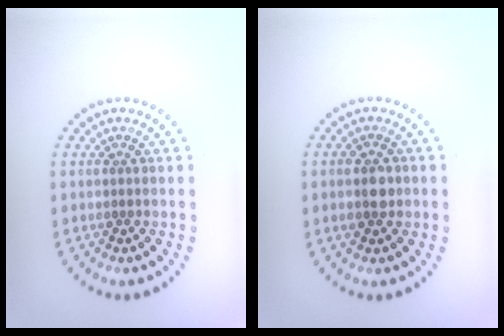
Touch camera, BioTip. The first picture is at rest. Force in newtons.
{"total": 2.5, "press": 2.5, "slide": 0.2}